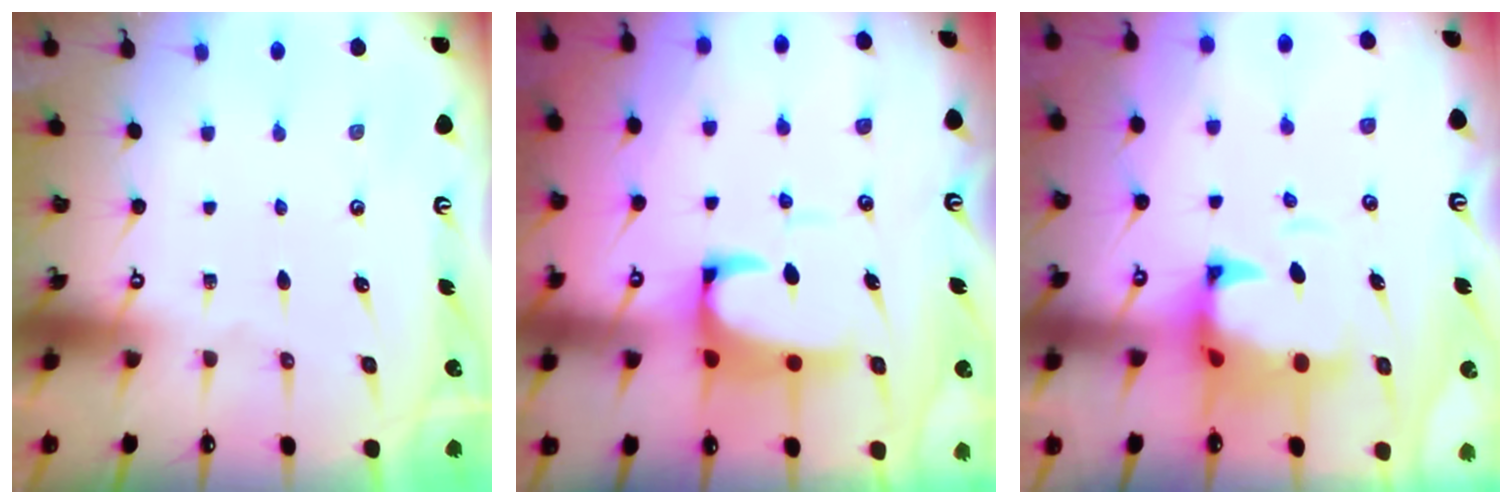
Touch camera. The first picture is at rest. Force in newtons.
{"total": 5.0, "press": 4.7, "slide": 1.4}
{"total": 3.5, "press": 3.3, "slide": 1.2}